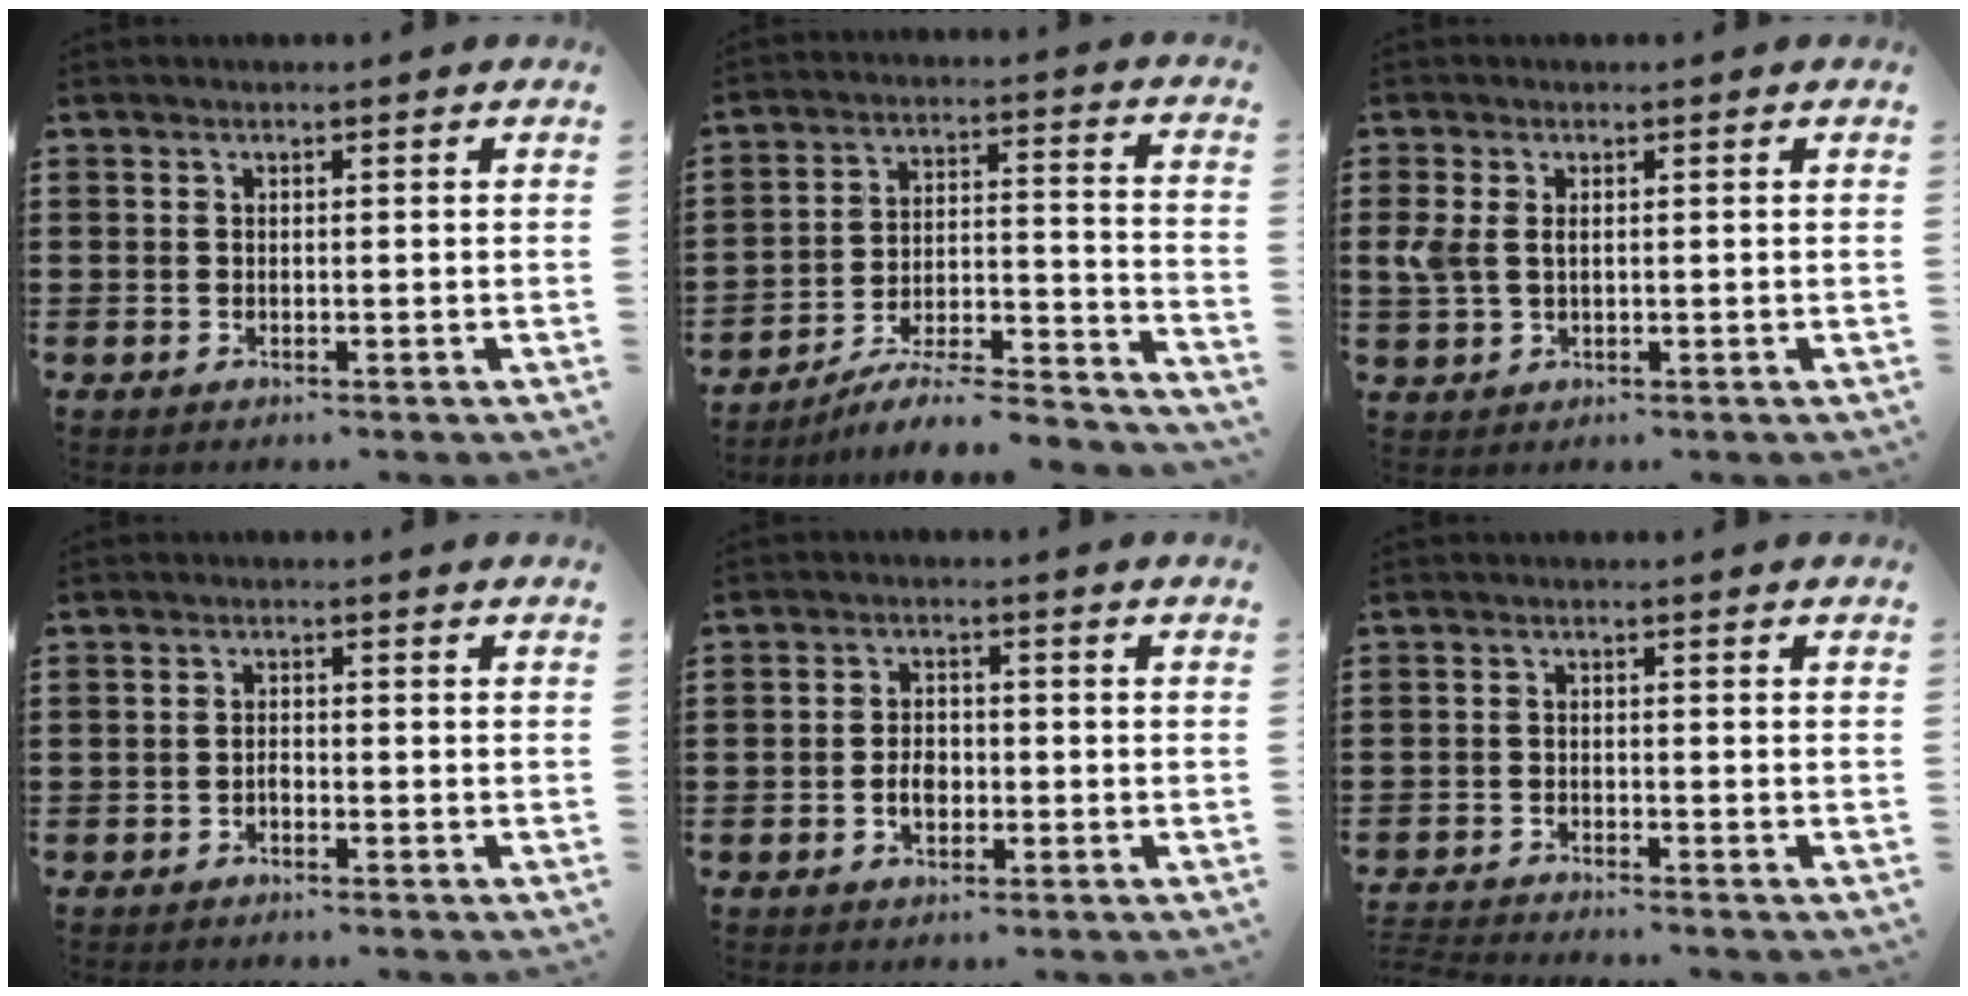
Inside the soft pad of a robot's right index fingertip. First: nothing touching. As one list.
[{"total": 6.3, "force": [-5.6, 0.9, 2.8], "torque": [-0.040, -0.004, -0.111]}, {"total": 2.9, "force": [0.6, 1.7, 2.3], "torque": [-0.065, 0.001, 0.006]}, {"total": 1.0, "force": [-0.7, 0.5, 0.5], "torque": [-0.011, -0.003, -0.013]}, {"total": 3.0, "force": [-0.9, 1.9, 2.1], "torque": [-0.034, -0.002, -0.018]}, {"total": 1.9, "force": [-1.9, -0.1, -0.1], "torque": [-0.001, 0.001, -0.041]}]